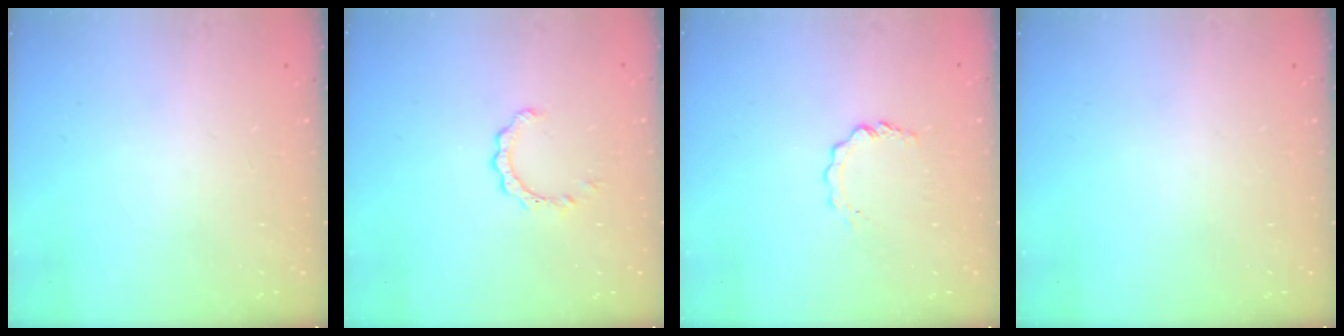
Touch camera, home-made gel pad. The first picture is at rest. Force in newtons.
{"total": 2.4, "press": 2.4, "slide": 0.3}
{"total": 4.0, "press": 4.0, "slide": 0.4}
{"total": 0.0}